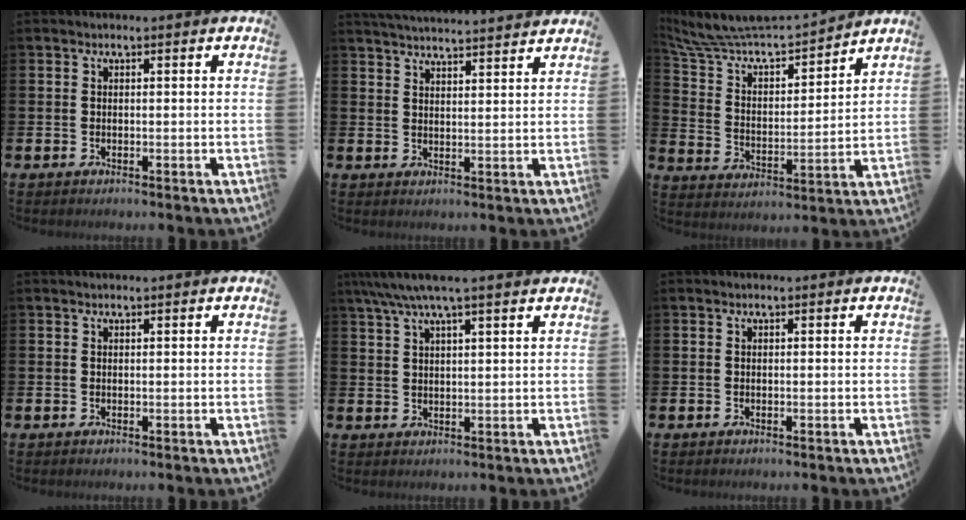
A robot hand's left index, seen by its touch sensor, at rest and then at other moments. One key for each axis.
{"total": 4.2, "fx": 4.2, "fy": -0.4, "fz": 0.3, "tx": -0.019, "ty": -0.026, "tz": 0.076}
{"total": 8.7, "fx": 8.4, "fy": 1.5, "fz": 1.5, "tx": -0.072, "ty": -0.067, "tz": 0.145}
{"total": 0.0}
{"total": 5.1, "fx": 4.2, "fy": 0.4, "fz": 2.9, "tx": -0.072, "ty": -0.004, "tz": 0.077}
{"total": 0.0}